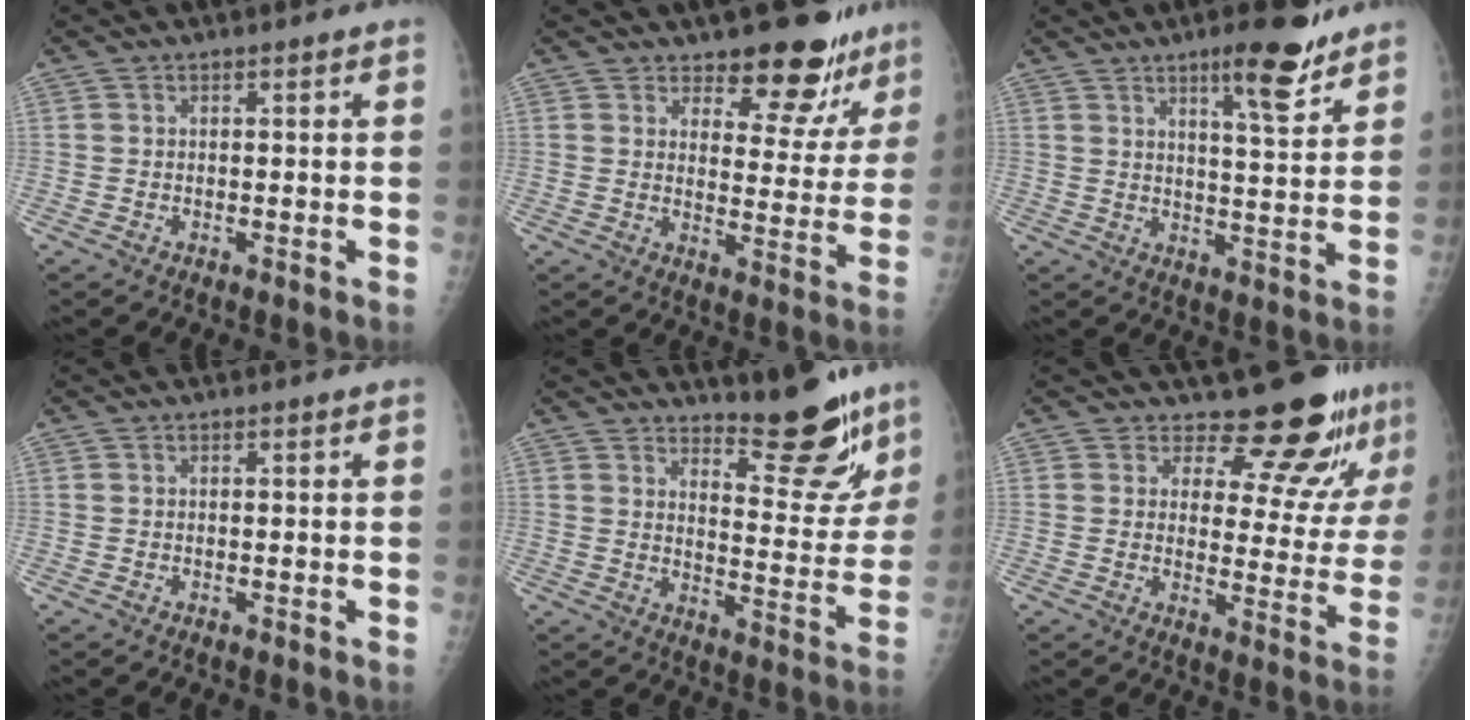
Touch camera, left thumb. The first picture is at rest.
{"total": 12.2, "force": [10.6, 4.9, 3.7], "torque": [-0.002, -0.086, 0.131]}
{"total": 9.6, "force": [6.5, 2.0, 6.7], "torque": [-0.086, -0.043, 0.096]}
{"total": 0.0}
{"total": 13.2, "force": [11.0, 3.5, 6.4], "torque": [-0.050, -0.102, 0.155]}
{"total": 12.9, "force": [11.5, 4.2, 3.9], "torque": [-0.009, -0.096, 0.139]}